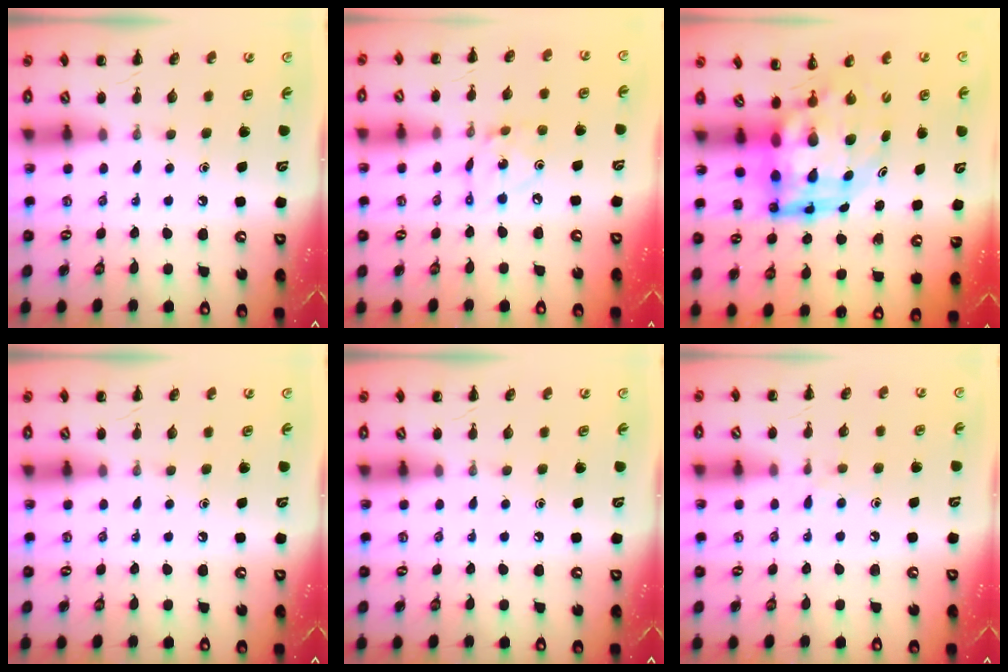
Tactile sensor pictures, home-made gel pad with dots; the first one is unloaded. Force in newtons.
{"total": 3.6, "press": 3.6, "slide": 0.5}
{"total": 9.8, "press": 9.3, "slide": 2.9}
{"total": 0.0}
{"total": 0.0}
{"total": 4.3, "press": 3.9, "slide": 1.8}